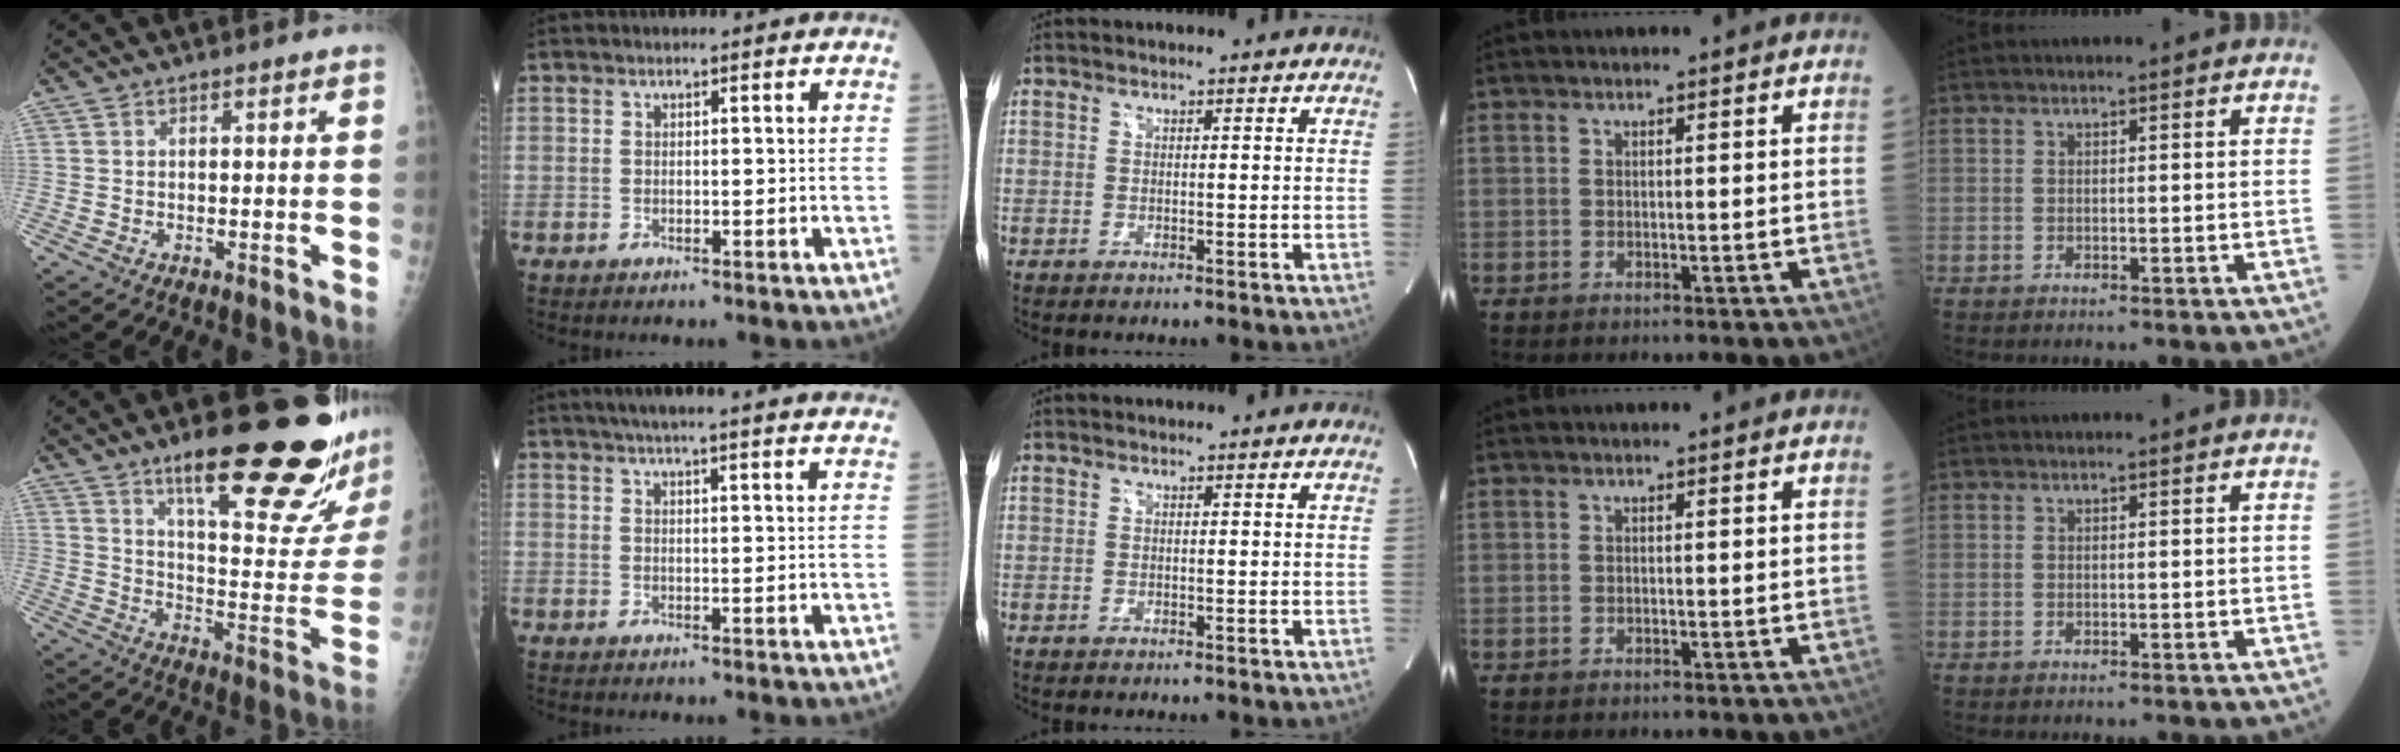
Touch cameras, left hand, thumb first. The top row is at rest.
{"thumb": {"total": 25.6, "force": [17.5, 5.2, 17.9], "torque": [-0.221, -0.097, 0.255]}, "index": {"total": 22.0, "force": [19.9, 0.5, 9.3], "torque": [-0.135, 0.001, 0.241]}}